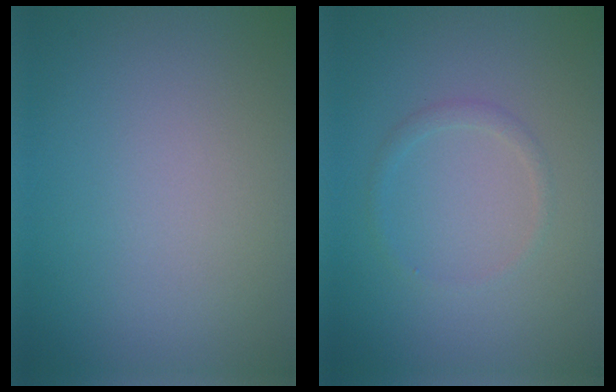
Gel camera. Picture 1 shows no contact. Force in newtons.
{"total": 1.0, "press": 1.0, "slide": 0.1}